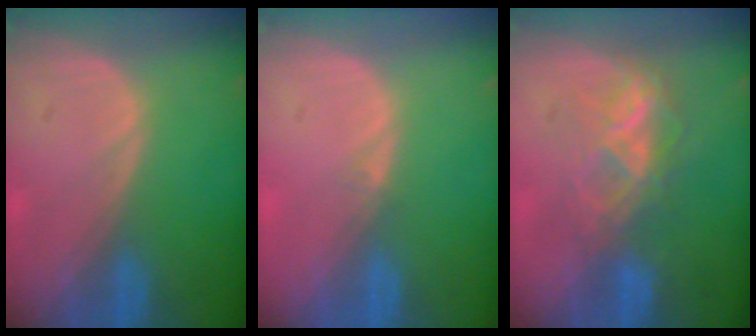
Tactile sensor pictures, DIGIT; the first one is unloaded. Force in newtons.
{"total": 0.6, "press": 0.5, "slide": 0.4}
{"total": 6.1, "press": 5.8, "slide": 2.0}